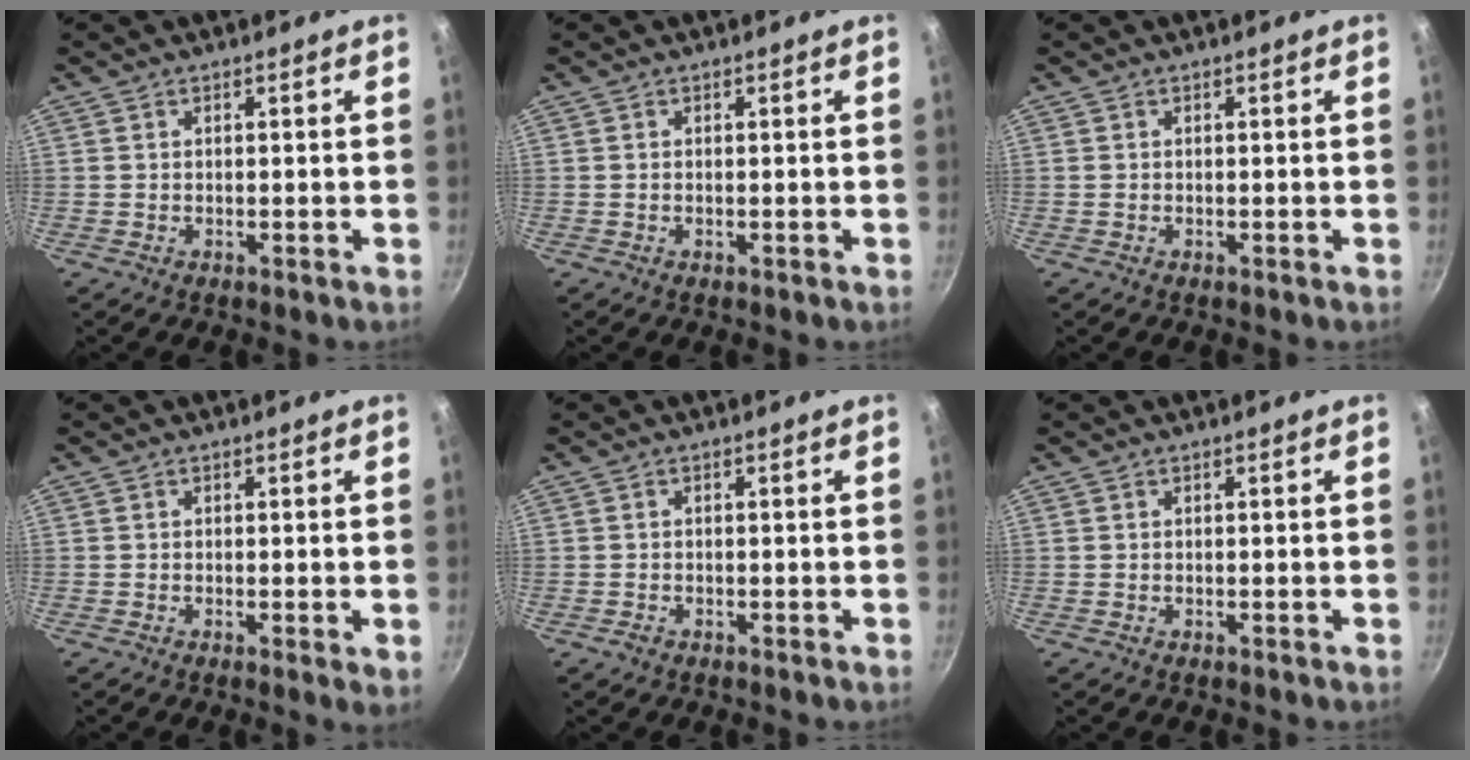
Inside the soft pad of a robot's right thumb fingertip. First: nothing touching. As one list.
[{"total": 0.0}, {"total": 0.0}, {"total": 2.0, "force": [-0.3, 0.3, 2.0], "torque": [-0.034, -0.009, -0.009]}, {"total": 0.9, "force": [-0.6, 0.6, 0.3], "torque": [-0.004, 0.001, -0.014]}, {"total": 0.0}]